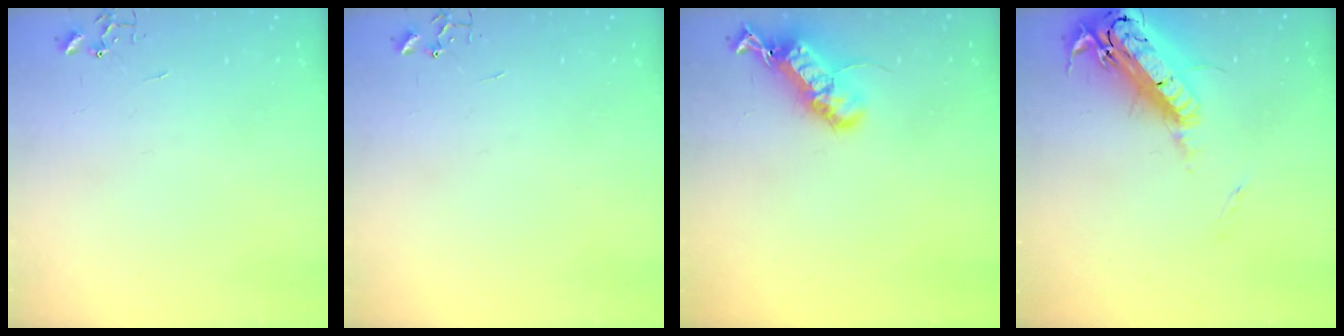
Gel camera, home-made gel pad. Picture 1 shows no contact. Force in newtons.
{"total": 0.0}
{"total": 18.4, "press": 18.4, "slide": 0.6}
{"total": 22.8, "press": 22.3, "slide": 4.6}